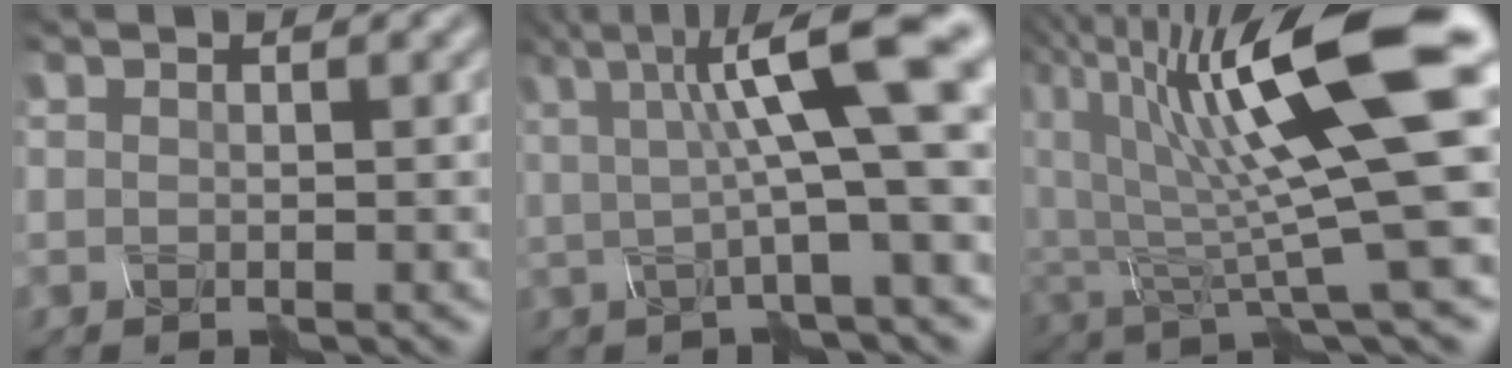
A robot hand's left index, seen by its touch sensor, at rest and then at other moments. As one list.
[{"total": 7.5, "force": [0.7, 0.9, 7.4], "torque": [-0.128, -0.017, 0.044]}, {"total": 10.5, "force": [2.2, 0.8, 10.2], "torque": [-0.197, -0.015, 0.080]}]